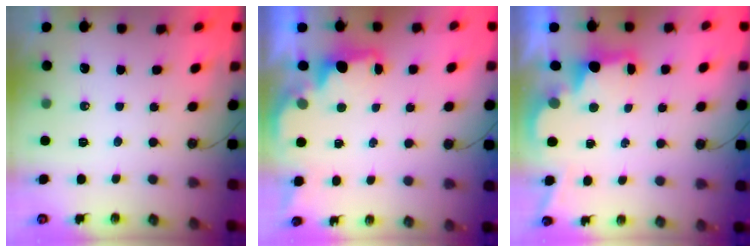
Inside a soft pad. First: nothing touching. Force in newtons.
{"total": 2.7, "press": 2.6, "slide": 0.6}
{"total": 2.5, "press": 2.4, "slide": 0.9}